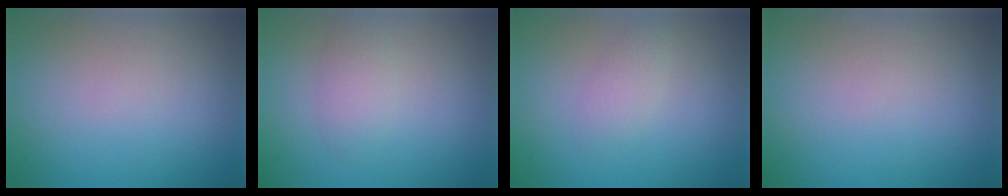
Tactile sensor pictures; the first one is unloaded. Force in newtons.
{"total": 1.8, "press": 1.8, "slide": 0.0}
{"total": 1.5, "press": 1.5, "slide": 0.0}
{"total": 0.0}